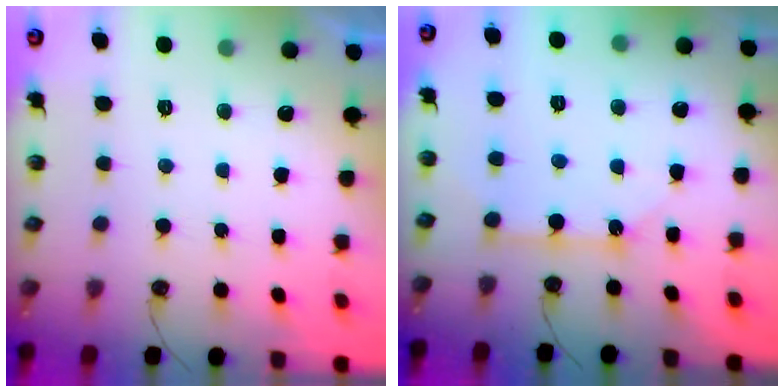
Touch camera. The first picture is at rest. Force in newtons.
{"total": 9.2, "press": 9.2, "slide": 0.7}